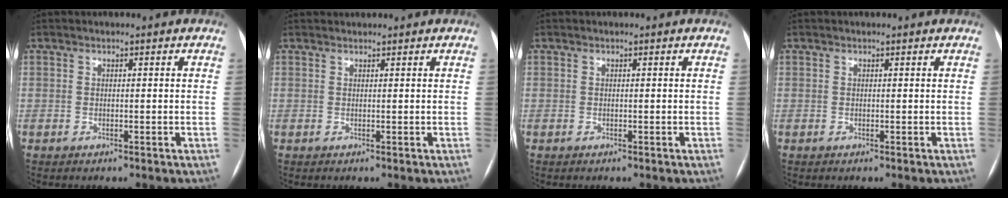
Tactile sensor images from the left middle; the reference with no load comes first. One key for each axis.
{"total": 1.5, "fx": 1.5, "fy": 0.2, "fz": 0.2, "tx": -0.006, "ty": 0.023, "tz": 0.027}
{"total": 0.0}
{"total": 0.6, "fx": 0.6, "fy": 0.1, "fz": 0.1, "tx": -0.003, "ty": 0.003, "tz": 0.003}